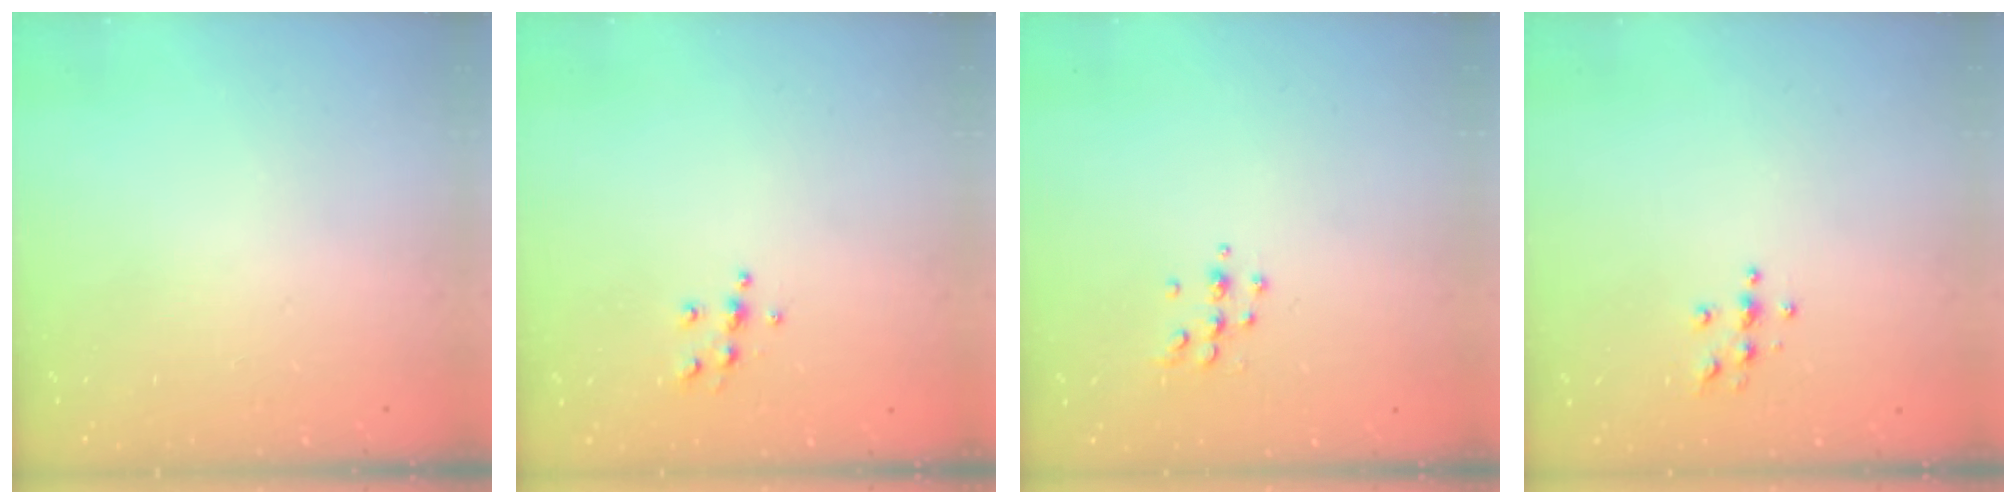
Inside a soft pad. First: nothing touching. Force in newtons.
{"total": 5.6, "press": 5.6, "slide": 0.6}
{"total": 4.8, "press": 4.7, "slide": 0.5}
{"total": 3.9, "press": 3.8, "slide": 0.4}